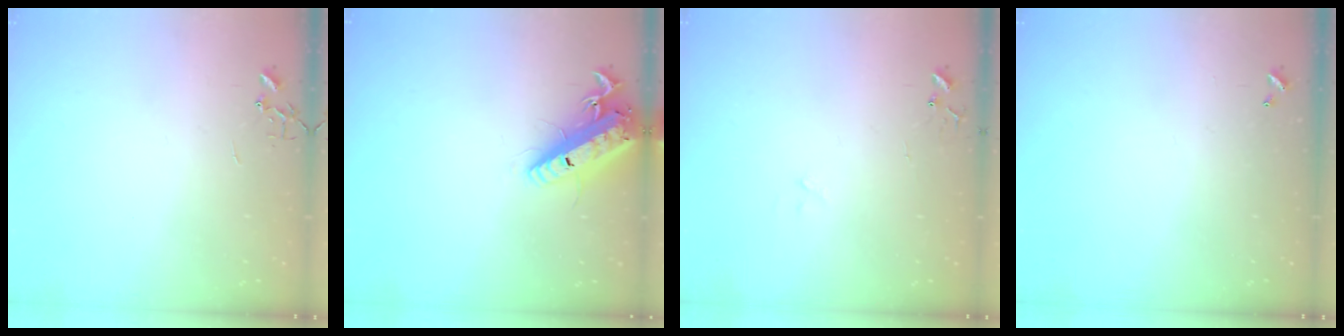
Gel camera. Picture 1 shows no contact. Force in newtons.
{"total": 17.3, "press": 17.0, "slide": 3.4}
{"total": 7.6, "press": 7.6, "slide": 0.5}
{"total": 0.0}